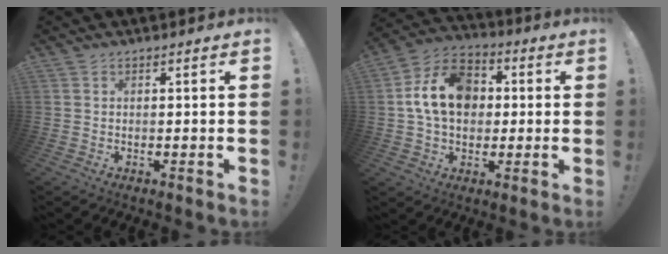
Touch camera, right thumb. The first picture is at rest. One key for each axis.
{"total": 16.5, "fx": 2.1, "fy": 12.6, "fz": 10.4, "tx": -0.172, "ty": 0.015, "tz": 0.049}